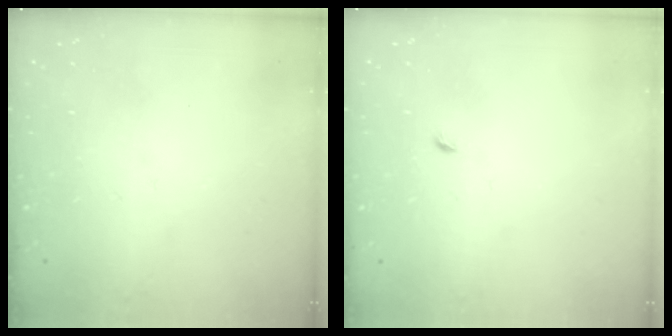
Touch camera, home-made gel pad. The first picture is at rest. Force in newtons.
{"total": 2.7, "press": 2.6, "slide": 0.6}